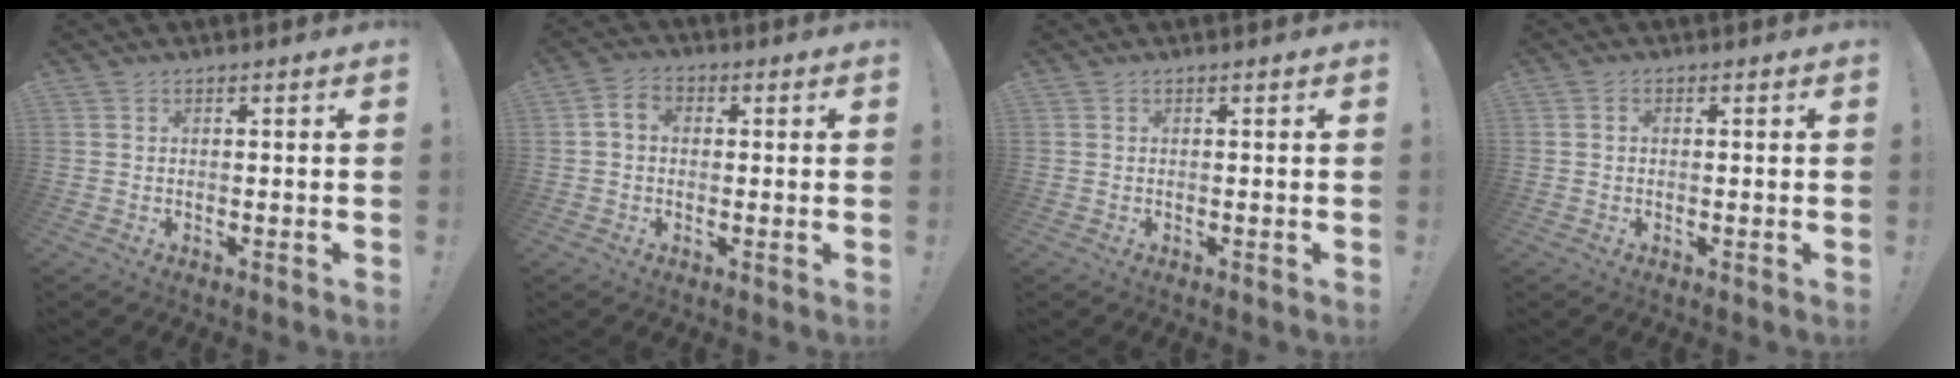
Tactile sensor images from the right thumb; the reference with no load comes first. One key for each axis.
{"total": 5.0, "fx": 0.5, "fy": 3.7, "fz": 3.2, "tx": -0.060, "ty": 0.014, "tz": 0.014}
{"total": 0.0}
{"total": 0.8, "fx": -0.1, "fy": 0.7, "fz": 0.3, "tx": -0.005, "ty": 0.003, "tz": -0.003}